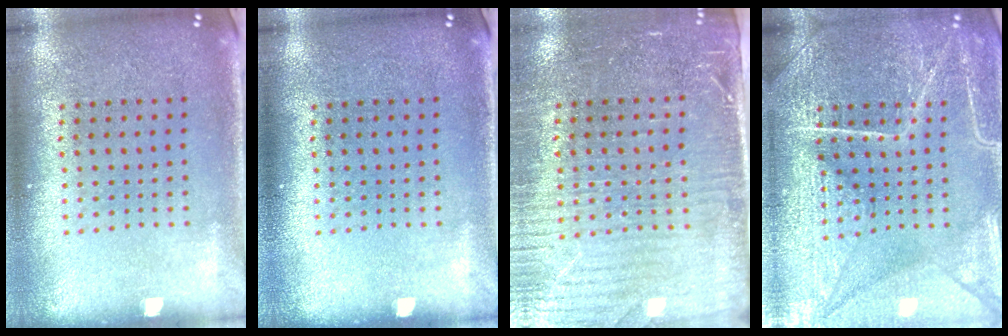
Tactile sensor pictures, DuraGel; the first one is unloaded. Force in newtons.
{"total": 0.0}
{"total": 3.5, "press": 3.1, "slide": 1.5}
{"total": 7.2, "press": 7.1, "slide": 0.8}